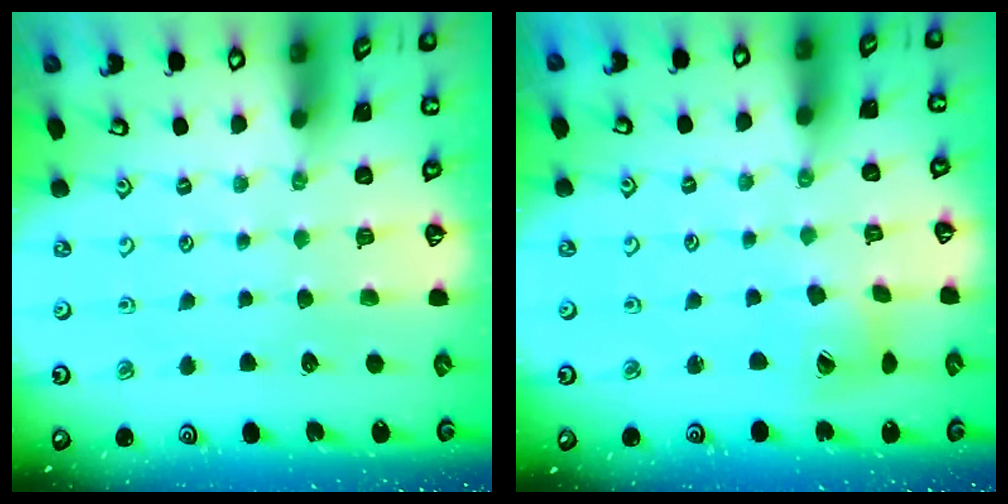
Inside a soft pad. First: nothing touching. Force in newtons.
{"total": 8.7, "press": 8.6, "slide": 0.9}